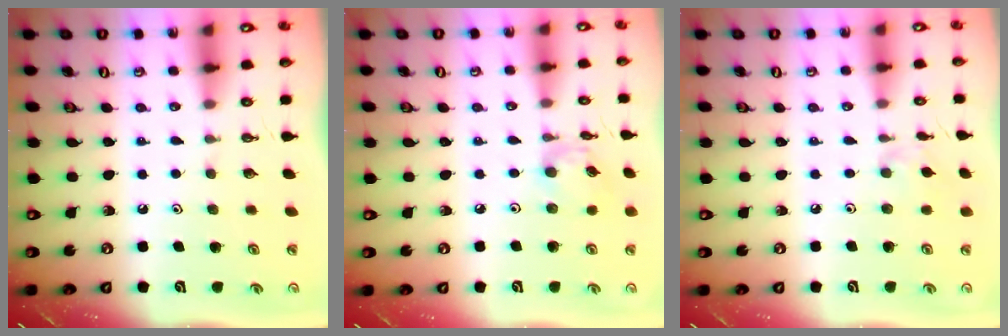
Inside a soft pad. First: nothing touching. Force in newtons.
{"total": 6.3, "press": 6.3, "slide": 0.3}
{"total": 2.6, "press": 2.6, "slide": 0.4}